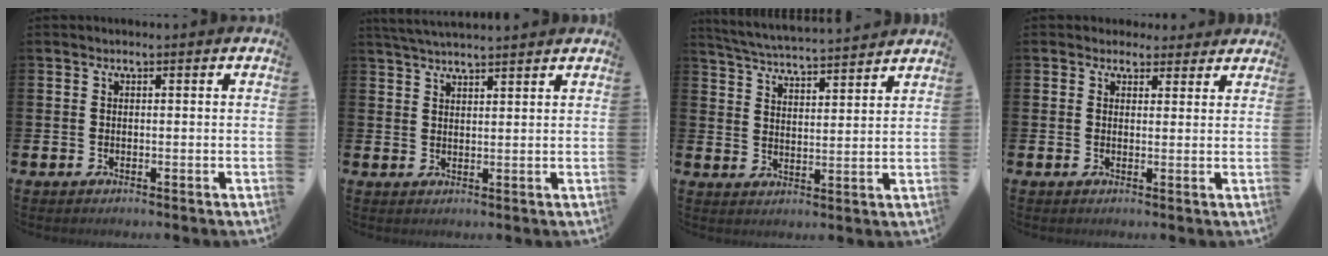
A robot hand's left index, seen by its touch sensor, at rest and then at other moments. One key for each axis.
{"total": 3.6, "fx": 3.5, "fy": 0.0, "fz": 0.7, "tx": -0.018, "ty": -0.010, "tz": 0.065}
{"total": 5.1, "fx": 5.0, "fy": 0.0, "fz": 0.7, "tx": -0.035, "ty": -0.039, "tz": 0.087}
{"total": 2.7, "fx": 2.4, "fy": 1.3, "fz": -0.2, "tx": 0.004, "ty": -0.005, "tz": 0.042}